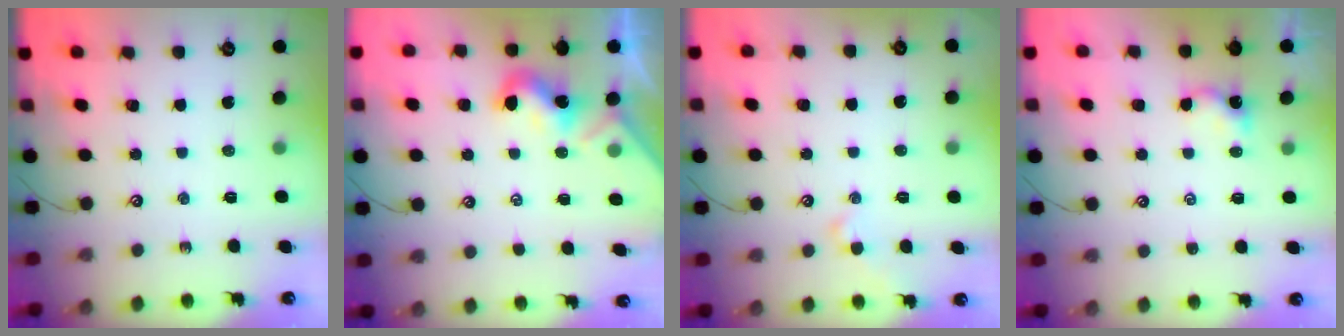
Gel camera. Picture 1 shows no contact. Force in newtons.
{"total": 1.8, "press": 1.8, "slide": 0.5}
{"total": 1.3, "press": 1.2, "slide": 0.4}
{"total": 0.0}